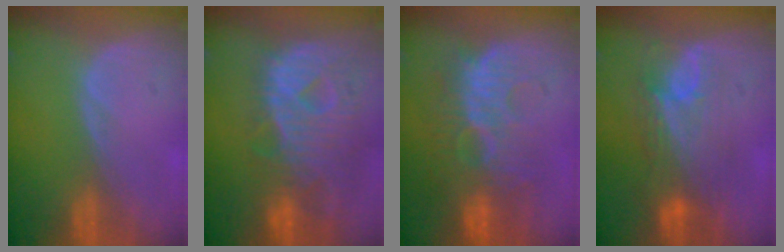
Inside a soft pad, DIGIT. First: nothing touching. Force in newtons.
{"total": 12.8, "press": 11.0, "slide": 6.7}
{"total": 10.4, "press": 9.8, "slide": 3.4}
{"total": 7.9, "press": 7.7, "slide": 1.9}